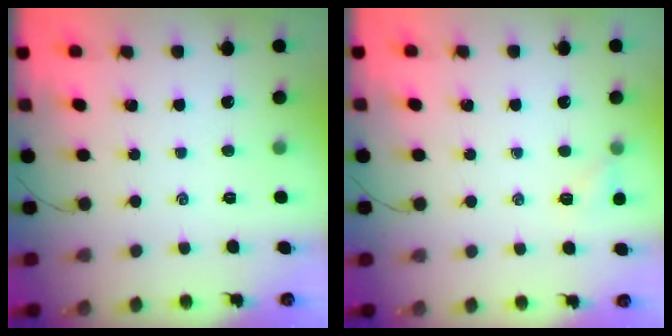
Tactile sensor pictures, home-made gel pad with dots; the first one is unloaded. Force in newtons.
{"total": 4.8, "press": 4.7, "slide": 1.0}